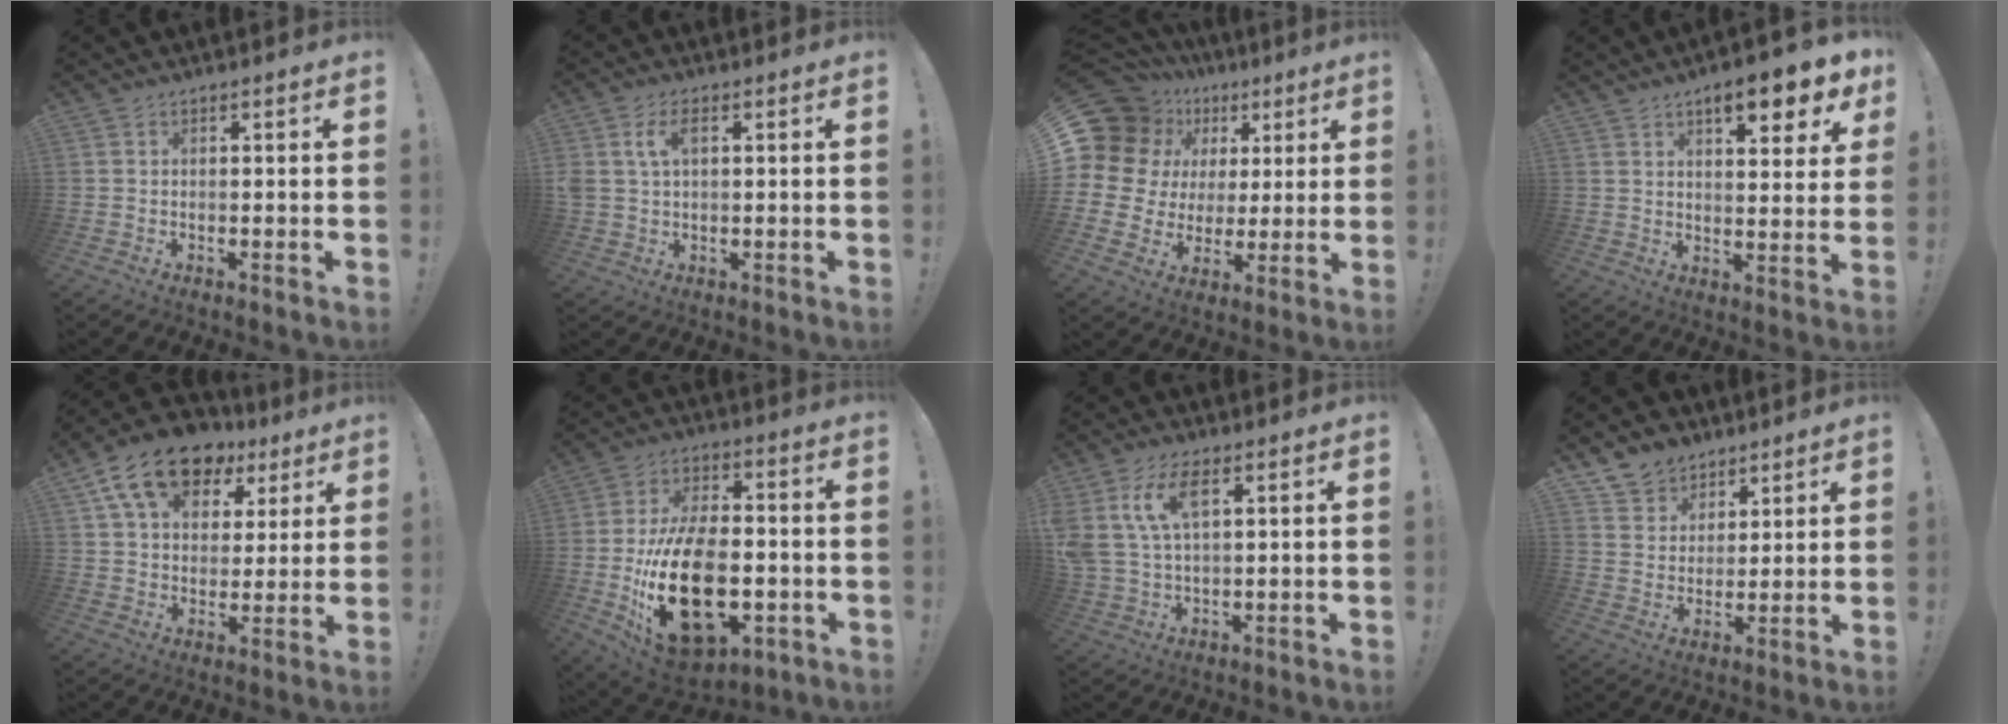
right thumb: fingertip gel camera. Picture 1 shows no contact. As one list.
[{"total": 6.0, "force": [1.7, 3.5, 4.6], "torque": [-0.098, 0.004, 0.028]}, {"total": 14.8, "force": [4.7, 12.7, 5.9], "torque": [-0.103, -0.033, 0.112]}, {"total": 9.7, "force": [5.9, 2.6, 7.2], "torque": [-0.096, -0.034, 0.095]}, {"total": 16.7, "force": [9.6, 10.0, 9.2], "torque": [-0.149, -0.052, 0.174]}, {"total": 27.3, "force": [-5.9, 16.5, 20.9], "torque": [-0.399, 0.029, -0.081]}, {"total": 11.0, "force": [4.5, 5.7, 8.2], "torque": [-0.177, -0.004, 0.084]}, {"total": 8.1, "force": [6.0, 5.5, 0.6], "torque": [-0.012, -0.052, 0.119]}]